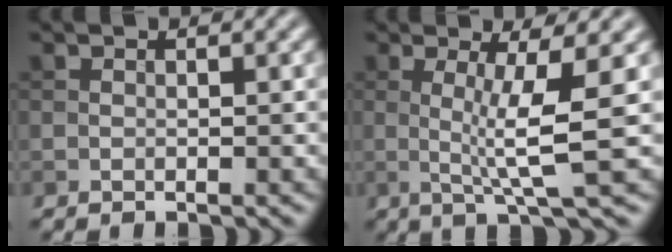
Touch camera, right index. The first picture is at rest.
{"total": 5.2, "force": [0.3, 0.6, 5.1], "torque": [-0.093, -0.005, 0.008]}